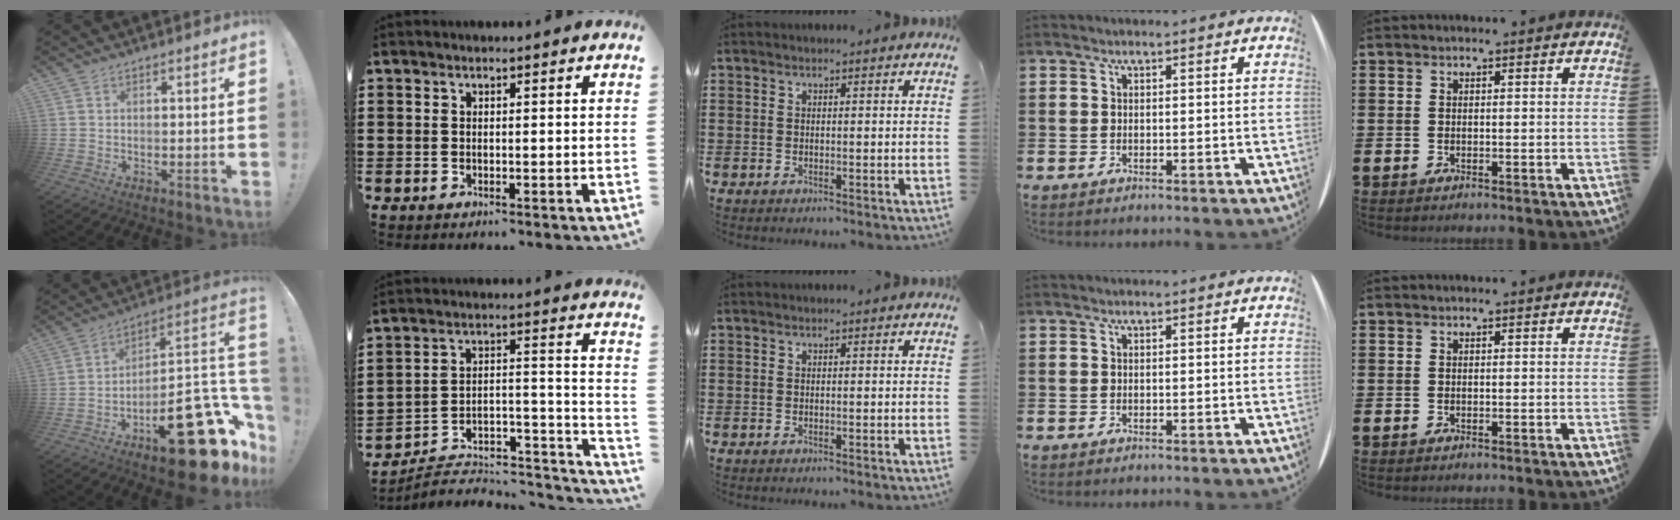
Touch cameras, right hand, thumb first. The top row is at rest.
{"thumb": {"total": 24.6, "force": [-13.5, 8.7, 18.7], "torque": [-0.198, 0.073, -0.201]}, "index": {"total": 6.0, "force": [-5.5, 1.7, 1.6], "torque": [-0.020, 0.003, -0.109]}}